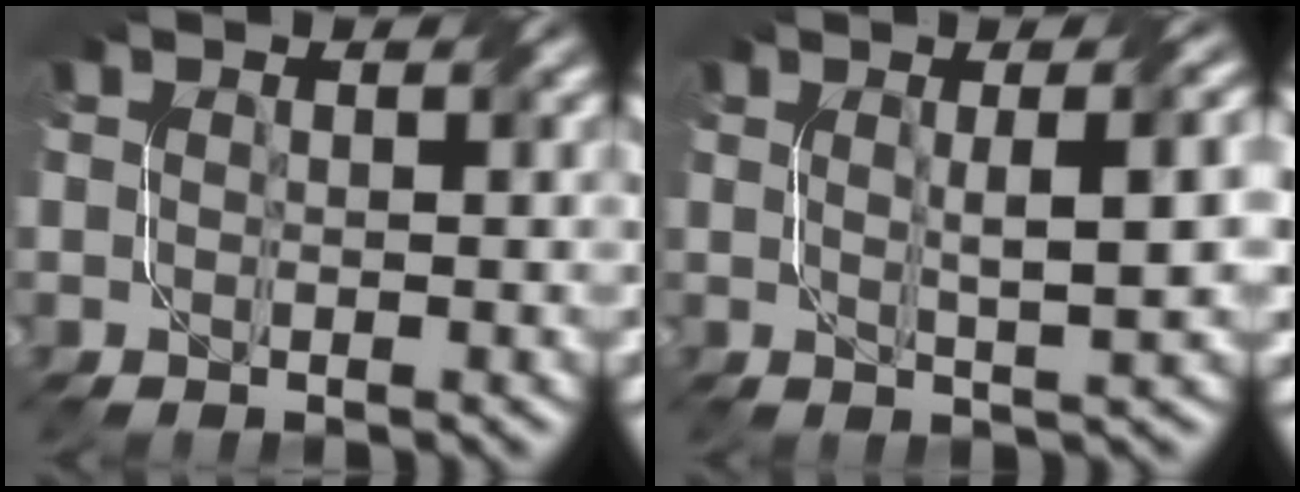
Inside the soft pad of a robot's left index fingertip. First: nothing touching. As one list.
[{"total": 5.5, "force": [0.9, 1.3, 5.2], "torque": [-0.057, 0.013, 0.011]}]